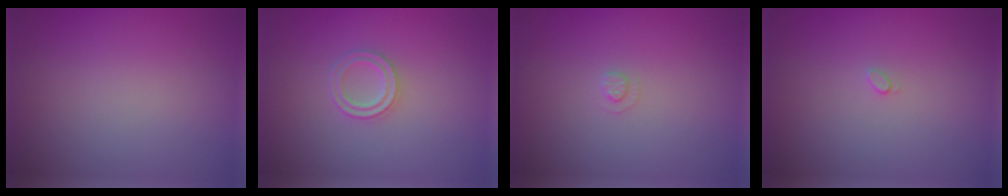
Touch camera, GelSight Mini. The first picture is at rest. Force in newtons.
{"total": 2.0, "press": 1.9, "slide": 0.4}
{"total": 0.9, "press": 0.9, "slide": 0.2}
{"total": 0.6, "press": 0.6, "slide": 0.1}